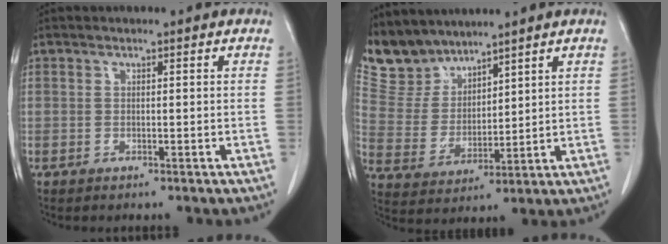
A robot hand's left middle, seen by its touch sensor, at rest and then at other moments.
{"total": 7.7, "force": [7.2, 2.9, 0.2], "torque": [-0.019, 0.010, 0.164]}